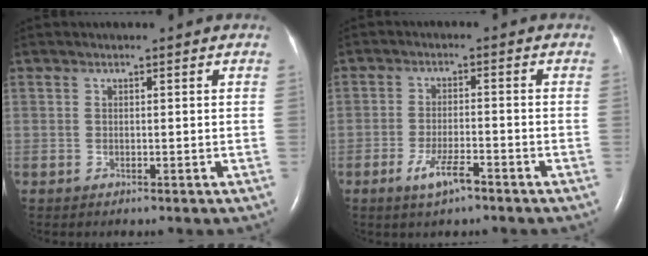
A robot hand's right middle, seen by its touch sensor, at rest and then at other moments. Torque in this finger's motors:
{"motor_torque": [0.40, -0.40, 0.10, 0.03]}